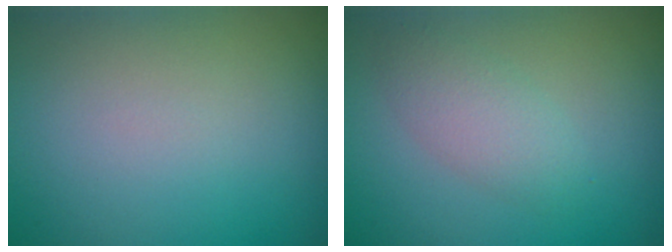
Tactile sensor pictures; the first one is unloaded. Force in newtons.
{"total": 2.5, "press": 2.5, "slide": 0.0}